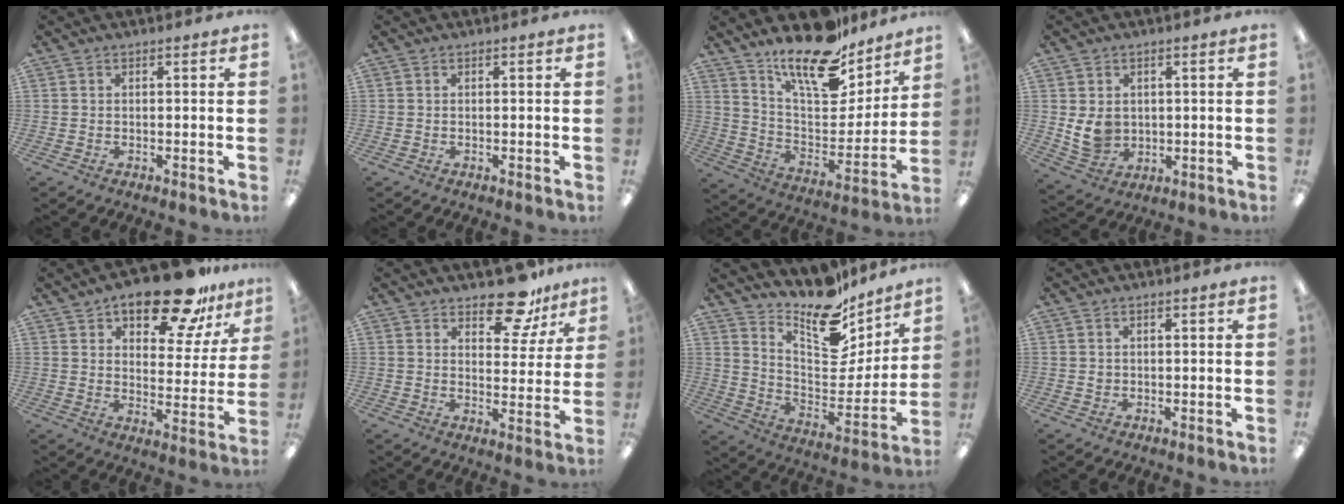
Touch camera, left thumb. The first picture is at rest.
{"total": 0.0}
{"total": 18.6, "force": [15.5, 5.9, 8.4], "torque": [-0.149, -0.116, 0.271]}
{"total": 6.4, "force": [1.0, 5.5, 3.2], "torque": [-0.063, -0.003, 0.019]}
{"total": 17.5, "force": [13.3, 6.7, 9.2], "torque": [-0.135, -0.081, 0.223]}
{"total": 12.0, "force": [9.3, 5.2, 5.5], "torque": [-0.064, -0.060, 0.163]}
{"total": 16.4, "force": [14.1, 5.7, 6.0], "torque": [-0.104, -0.127, 0.246]}
{"total": 0.9, "force": [0.2, 0.8, 0.3], "torque": [-0.007, 0.004, 0.003]}